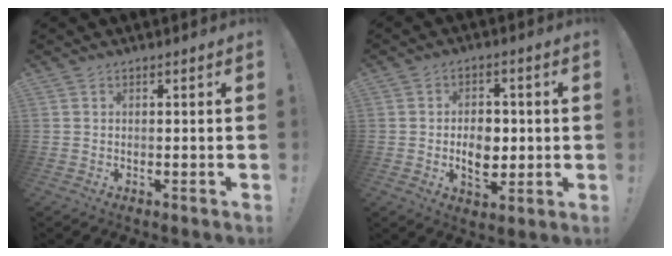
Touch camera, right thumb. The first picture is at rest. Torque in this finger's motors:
{"motor_torque": [0.18, -0.40, 0.30, 0.20, -0.04]}